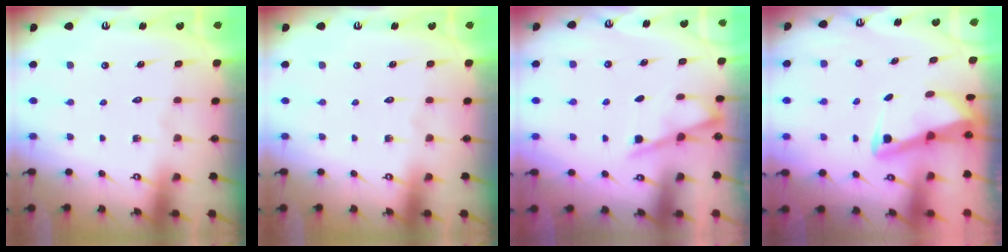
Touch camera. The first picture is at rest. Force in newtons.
{"total": 0.0}
{"total": 4.7, "press": 4.7, "slide": 0.7}
{"total": 3.0, "press": 3.0, "slide": 0.4}